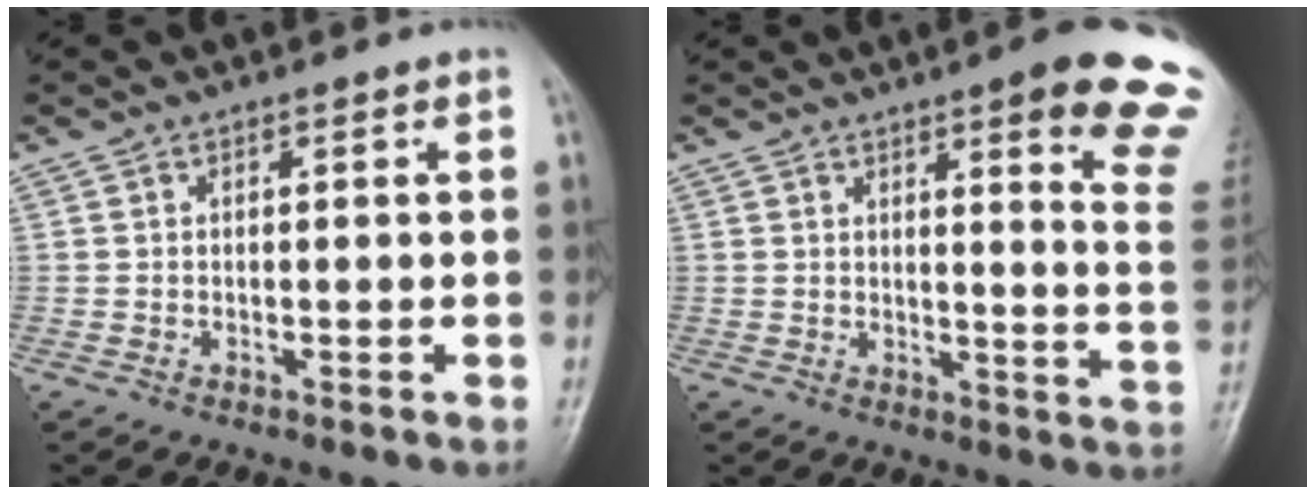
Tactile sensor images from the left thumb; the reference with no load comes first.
{"total": 16.9, "force": [10.6, 2.9, 12.9], "torque": [-0.128, -0.054, 0.111]}